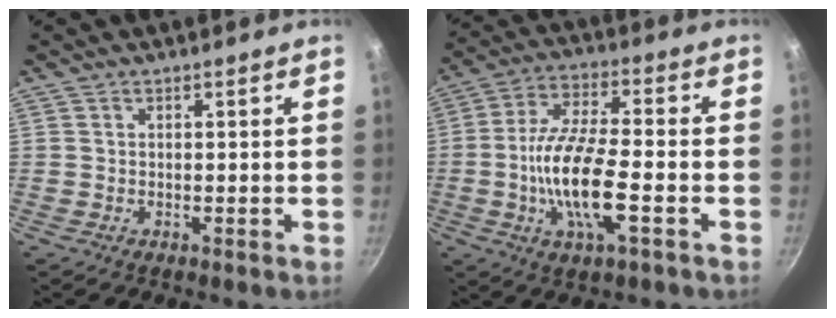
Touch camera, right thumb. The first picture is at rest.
{"total": 13.8, "force": [-3.6, 4.1, 12.6], "torque": [-0.244, 0.020, -0.076]}